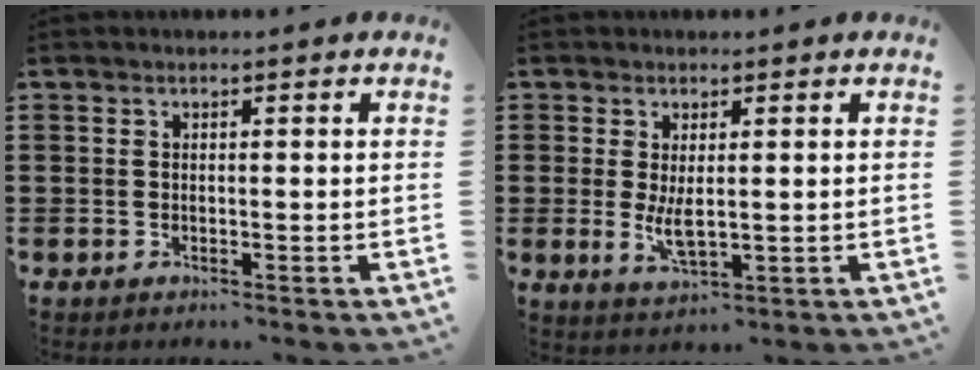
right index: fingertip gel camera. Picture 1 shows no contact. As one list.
[{"total": 3.9, "force": [0.4, 1.4, 3.6], "torque": [-0.067, -0.005, 0.004]}]